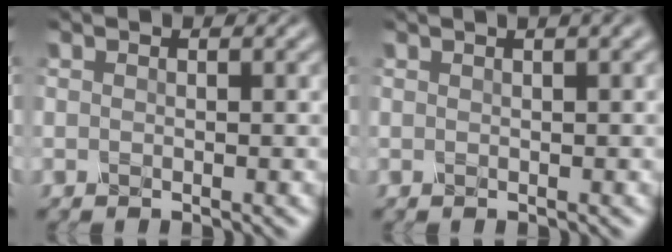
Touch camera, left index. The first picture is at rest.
{"total": 1.6, "force": [0.9, 0.4, 1.3], "torque": [-0.018, 0.004, 0.008]}